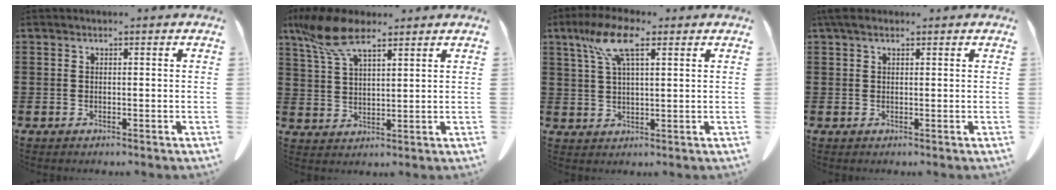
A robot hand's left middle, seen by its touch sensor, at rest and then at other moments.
{"total": 8.7, "force": [5.8, 3.0, 5.8], "torque": [-0.142, -0.009, 0.105]}
{"total": 8.2, "force": [4.3, 2.4, 6.5], "torque": [-0.145, 0.006, 0.074]}
{"total": 2.1, "force": [1.0, 0.9, 1.6], "torque": [-0.035, 0.004, 0.019]}